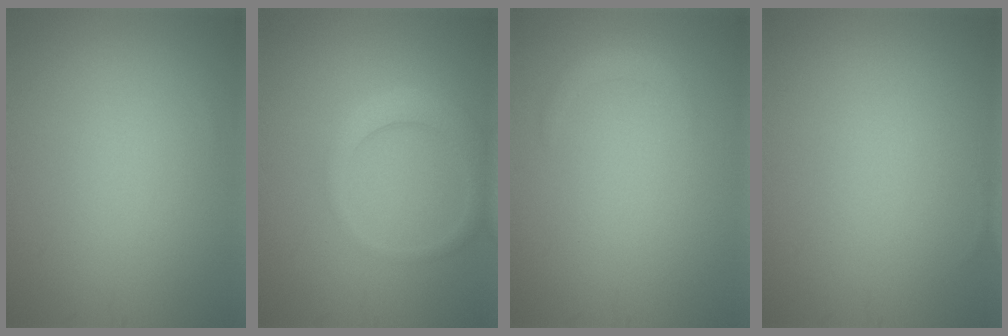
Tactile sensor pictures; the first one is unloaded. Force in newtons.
{"total": 2.9, "press": 2.9, "slide": 0.2}
{"total": 1.3, "press": 1.3, "slide": 0.1}
{"total": 0.0}